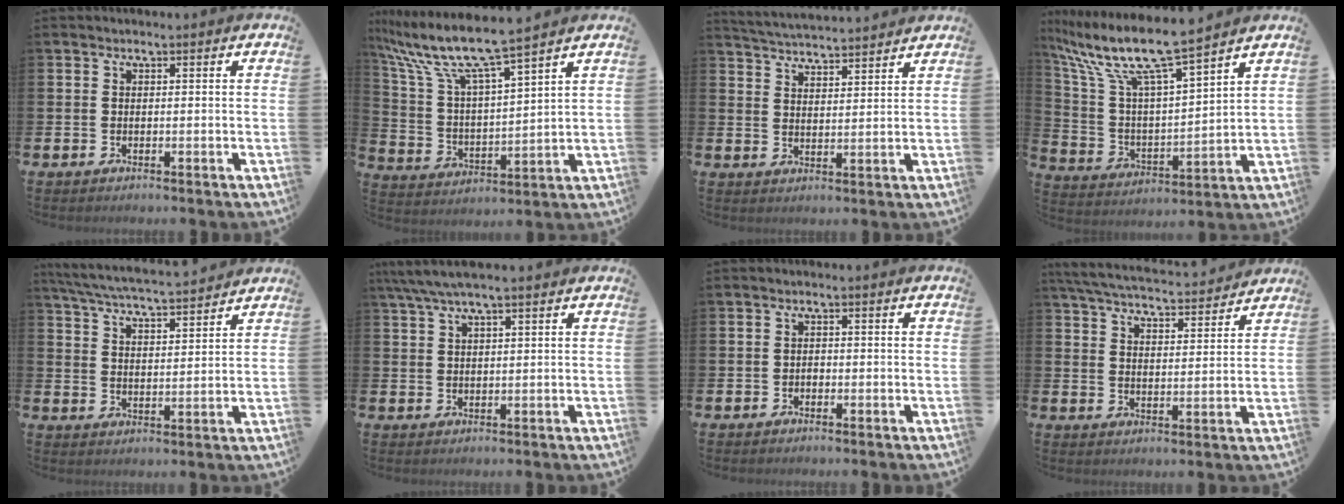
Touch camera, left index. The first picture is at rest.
{"total": 9.1, "force": [8.2, 0.6, 3.9], "torque": [-0.114, -0.050, 0.137]}
{"total": 4.6, "force": [4.6, -0.1, 0.0], "torque": [-0.018, -0.029, 0.084]}
{"total": 10.4, "force": [9.1, 0.9, 5.0], "torque": [-0.139, -0.061, 0.151]}
{"total": 5.9, "force": [5.7, 0.0, 1.3], "torque": [-0.045, -0.041, 0.099]}
{"total": 4.0, "force": [3.1, 0.5, 2.4], "torque": [-0.055, -0.001, 0.058]}
{"total": 0.7, "force": [-0.5, 0.5, 0.2], "torque": [-0.006, 0.002, -0.010]}
{"total": 5.9, "force": [5.7, 0.8, 1.2], "torque": [-0.047, -0.039, 0.100]}